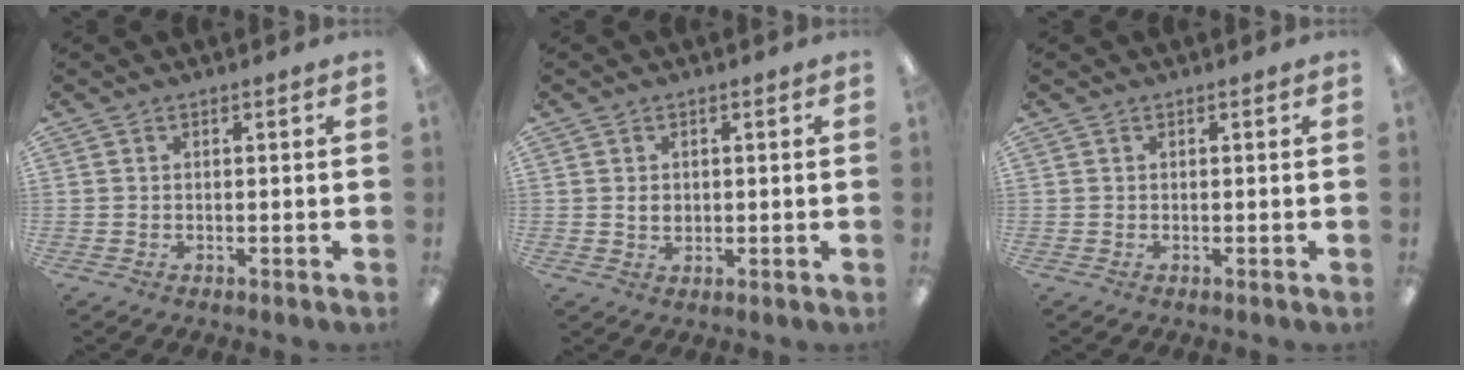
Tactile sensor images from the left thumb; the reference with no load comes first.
{"total": 2.0, "force": [0.4, 1.6, 1.1], "torque": [-0.015, 0.001, 0.005]}
{"total": 0.0}